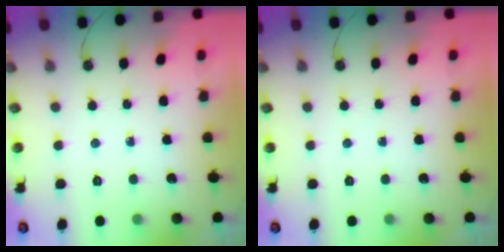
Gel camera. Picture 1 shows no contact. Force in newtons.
{"total": 0.0}